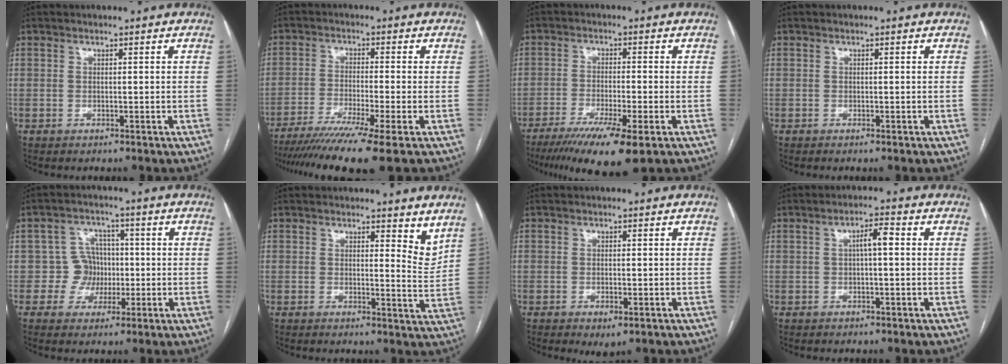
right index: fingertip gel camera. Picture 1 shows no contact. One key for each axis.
{"total": 12.3, "fx": -9.1, "fy": -1.6, "fz": 8.1, "tx": -0.129, "ty": -0.033, "tz": -0.142}
{"total": 11.0, "fx": -6.7, "fy": 0.9, "fz": 8.7, "tx": -0.141, "ty": -0.026, "tz": -0.108}
{"total": 0.0}
{"total": 5.5, "fx": -0.6, "fy": 5.4, "fz": 0.8, "tx": -0.004, "ty": 0.021, "tz": -0.008}
{"total": 4.7, "fx": 3.7, "fy": 1.4, "fz": 2.5, "tx": -0.022, "ty": -0.027, "tz": 0.035}
{"total": 2.5, "fx": -1.2, "fy": 0.8, "fz": 2.0, "tx": -0.028, "ty": -0.004, "tz": -0.010}
{"total": 3.2, "fx": 0.3, "fy": 0.6, "fz": 3.1, "tx": -0.052, "ty": 0.009, "tz": 0.005}